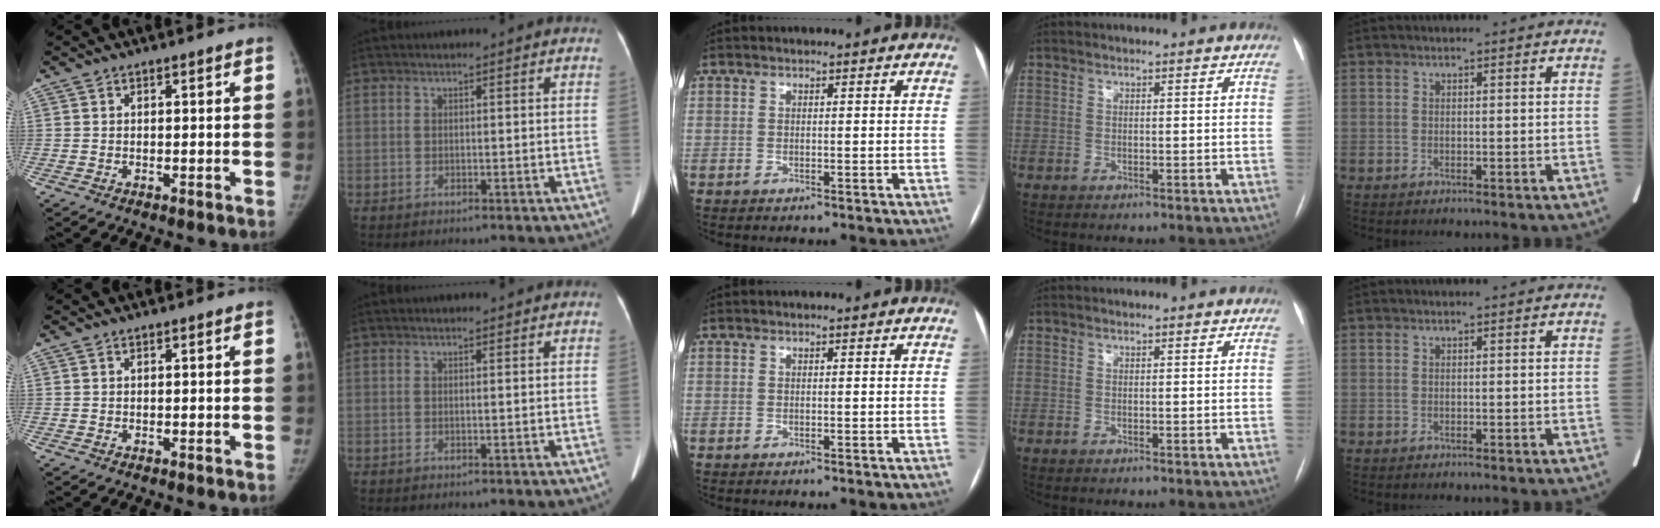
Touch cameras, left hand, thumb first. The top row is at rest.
{"index": {"total": 1.1, "force": [1.0, 0.0, 0.4], "torque": [-0.007, -0.006, 0.010]}}